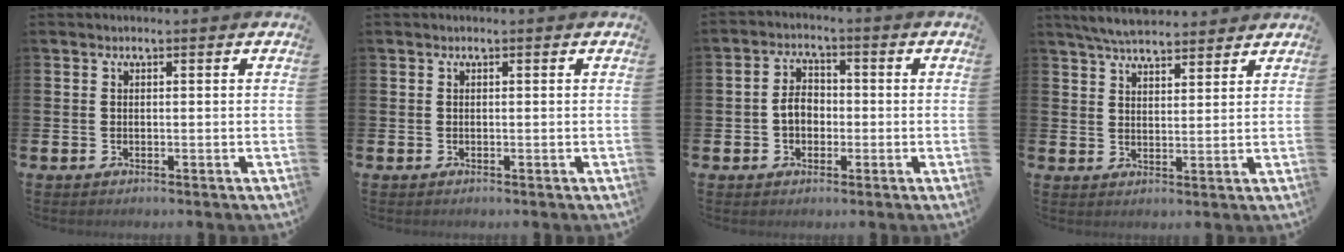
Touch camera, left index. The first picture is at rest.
{"total": 0.0}
{"total": 3.7, "force": [-0.7, 2.8, 2.4], "torque": [-0.040, 0.006, -0.018]}
{"total": 5.4, "force": [5.2, 0.8, 1.3], "torque": [-0.038, -0.017, 0.096]}